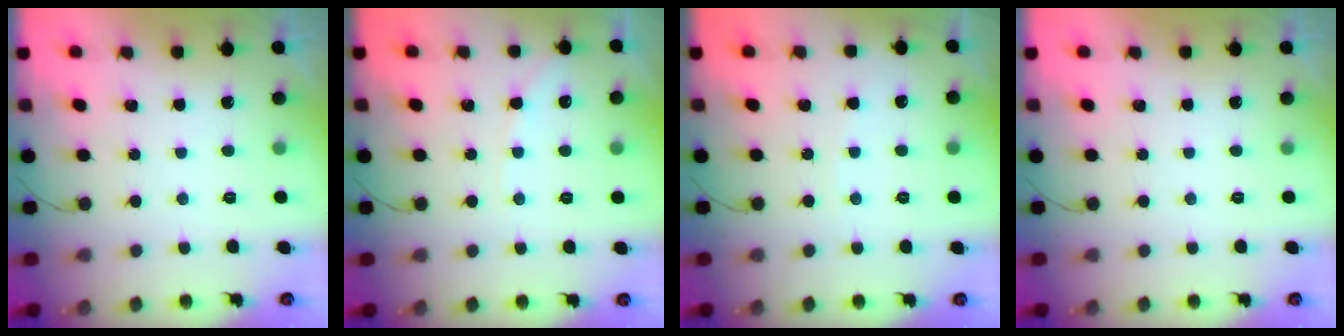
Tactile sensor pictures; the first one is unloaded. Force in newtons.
{"total": 4.5, "press": 4.4, "slide": 0.4}
{"total": 3.1, "press": 3.1, "slide": 0.4}
{"total": 0.0}